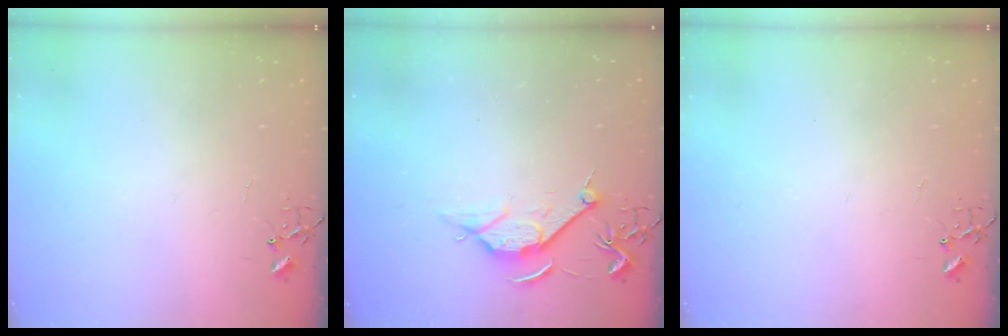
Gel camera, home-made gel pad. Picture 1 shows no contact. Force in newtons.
{"total": 8.4, "press": 8.3, "slide": 1.0}
{"total": 0.0}